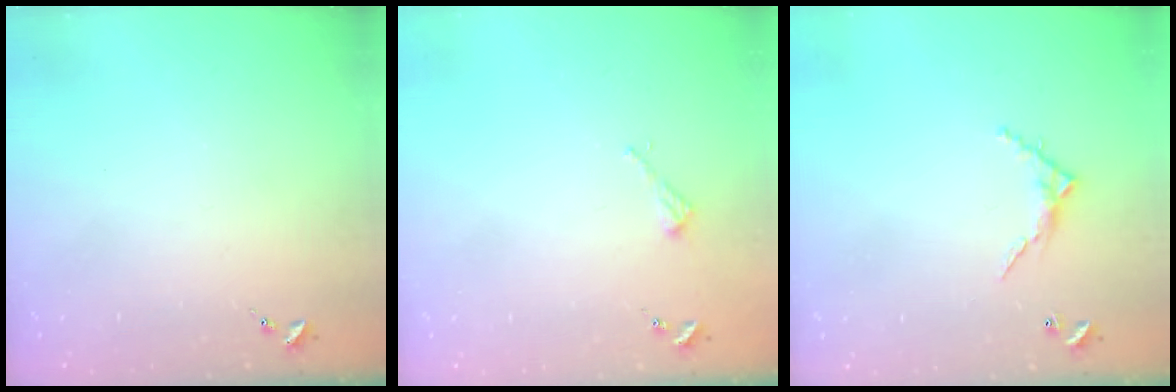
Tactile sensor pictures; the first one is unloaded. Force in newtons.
{"total": 2.2, "press": 2.2, "slide": 0.2}
{"total": 5.7, "press": 5.7, "slide": 0.5}